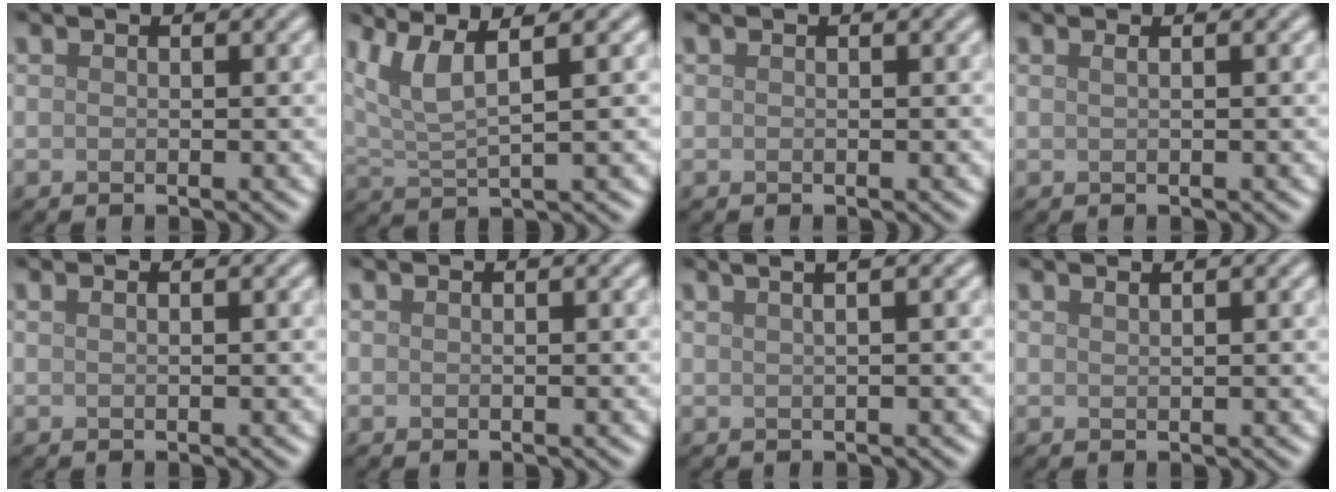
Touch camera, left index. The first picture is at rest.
{"total": 5.3, "force": [2.8, 1.4, 4.3], "torque": [-0.095, 0.012, 0.060]}
{"total": 0.0}
{"total": 1.0, "force": [0.4, 0.5, 0.8], "torque": [-0.008, 0.000, -0.002]}
{"total": 0.9, "force": [0.4, 0.4, 0.7], "torque": [-0.008, -0.001, 0.001]}
{"total": 0.0}
{"total": 4.7, "force": [2.5, 2.2, 3.3], "torque": [-0.019, 0.036, 0.004]}
{"total": 0.8, "force": [0.7, 0.3, 0.4], "torque": [0.000, -0.002, 0.007]}